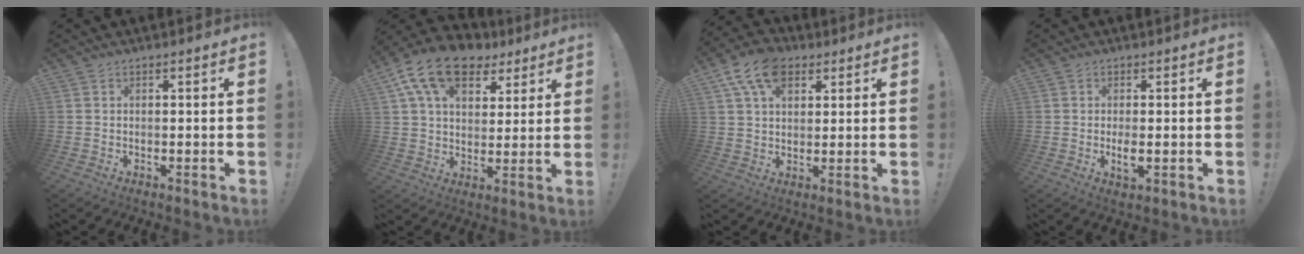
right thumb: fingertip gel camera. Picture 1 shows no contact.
{"total": 16.1, "force": [8.8, 9.7, 9.3], "torque": [-0.160, -0.043, 0.161]}
{"total": 12.1, "force": [6.0, 7.6, 7.2], "torque": [-0.110, -0.015, 0.110]}
{"total": 2.9, "force": [-0.4, 1.3, 2.6], "torque": [-0.046, -0.003, -0.008]}